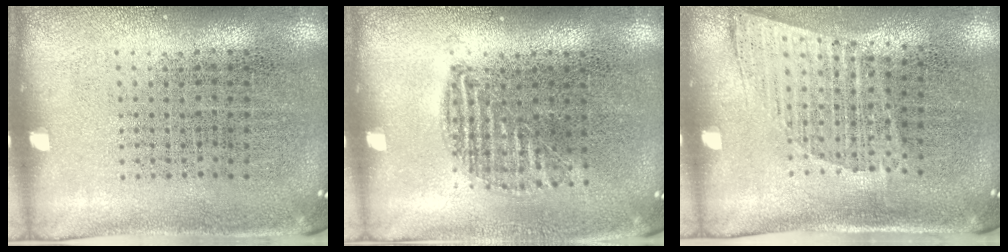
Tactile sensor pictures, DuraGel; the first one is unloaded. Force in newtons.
{"total": 0.9, "press": 0.8, "slide": 0.3}
{"total": 1.2, "press": 1.0, "slide": 0.7}